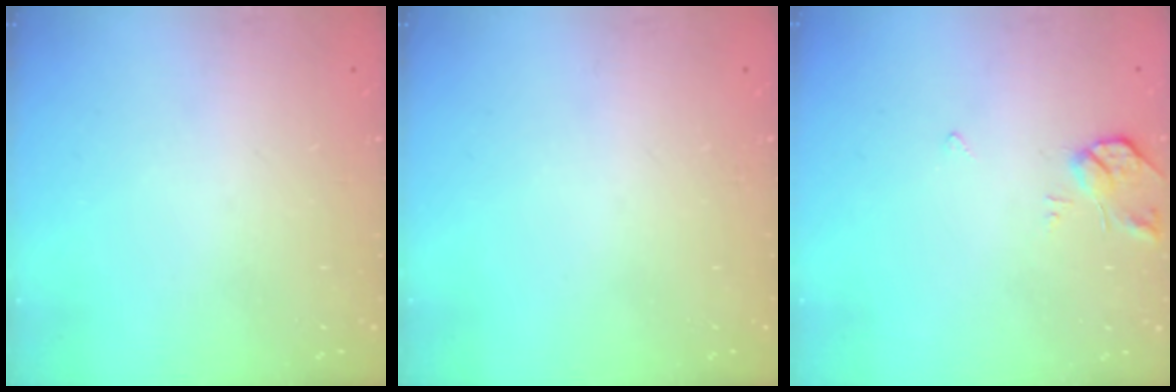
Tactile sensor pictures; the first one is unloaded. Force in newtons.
{"total": 0.0}
{"total": 4.8, "press": 4.8, "slide": 0.7}